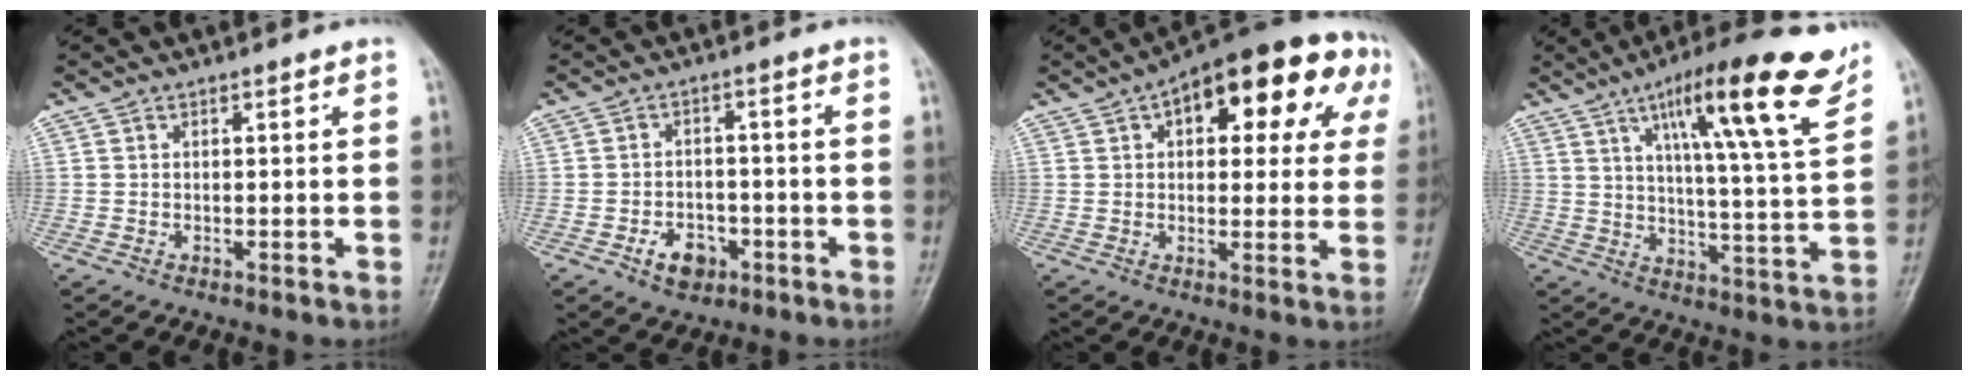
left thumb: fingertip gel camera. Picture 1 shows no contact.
{"total": 5.3, "force": [-2.7, 3.8, 2.6], "torque": [-0.025, 0.020, -0.040]}
{"total": 20.0, "force": [7.5, 9.8, 15.6], "torque": [-0.166, 0.027, 0.093]}
{"total": 18.9, "force": [10.9, 2.9, 15.2], "torque": [-0.213, -0.044, 0.166]}